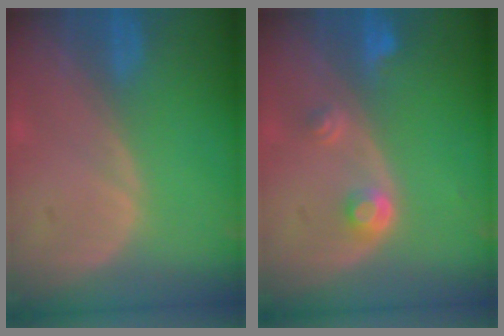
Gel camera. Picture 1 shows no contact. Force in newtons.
{"total": 2.9, "press": 2.7, "slide": 1.0}